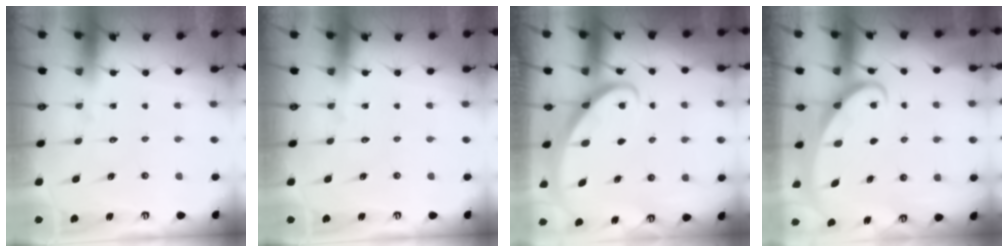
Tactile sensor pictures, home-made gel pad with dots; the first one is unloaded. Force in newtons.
{"total": 0.0}
{"total": 2.8, "press": 2.8, "slide": 0.3}
{"total": 2.0, "press": 2.0, "slide": 0.2}